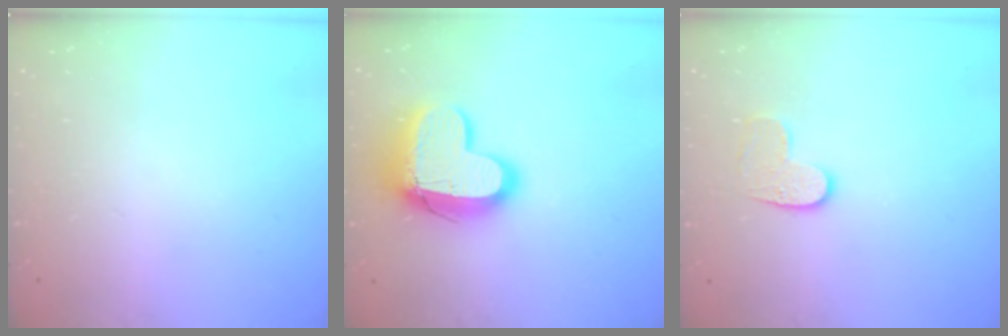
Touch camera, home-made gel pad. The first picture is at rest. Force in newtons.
{"total": 15.2, "press": 15.2, "slide": 1.4}
{"total": 6.6, "press": 6.6, "slide": 0.3}